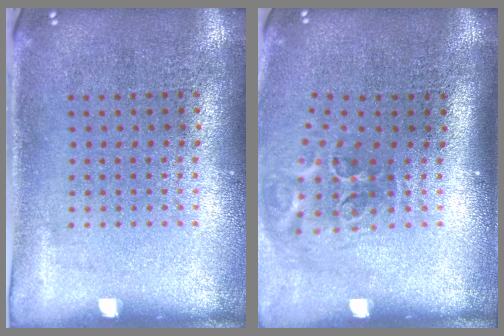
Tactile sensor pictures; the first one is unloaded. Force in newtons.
{"total": 1.9, "press": 1.1, "slide": 1.5}